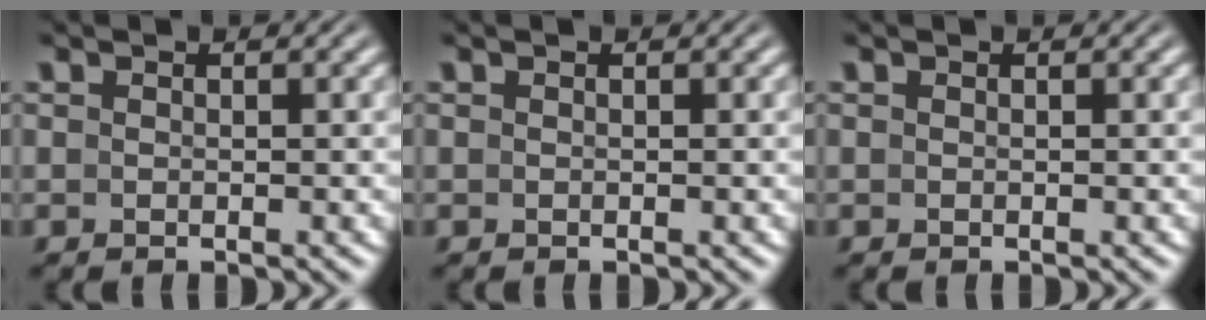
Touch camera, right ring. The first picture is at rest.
{"total": 0.0}
{"total": 0.0}